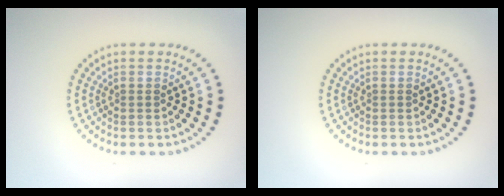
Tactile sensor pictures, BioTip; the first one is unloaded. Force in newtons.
{"total": 0.0}